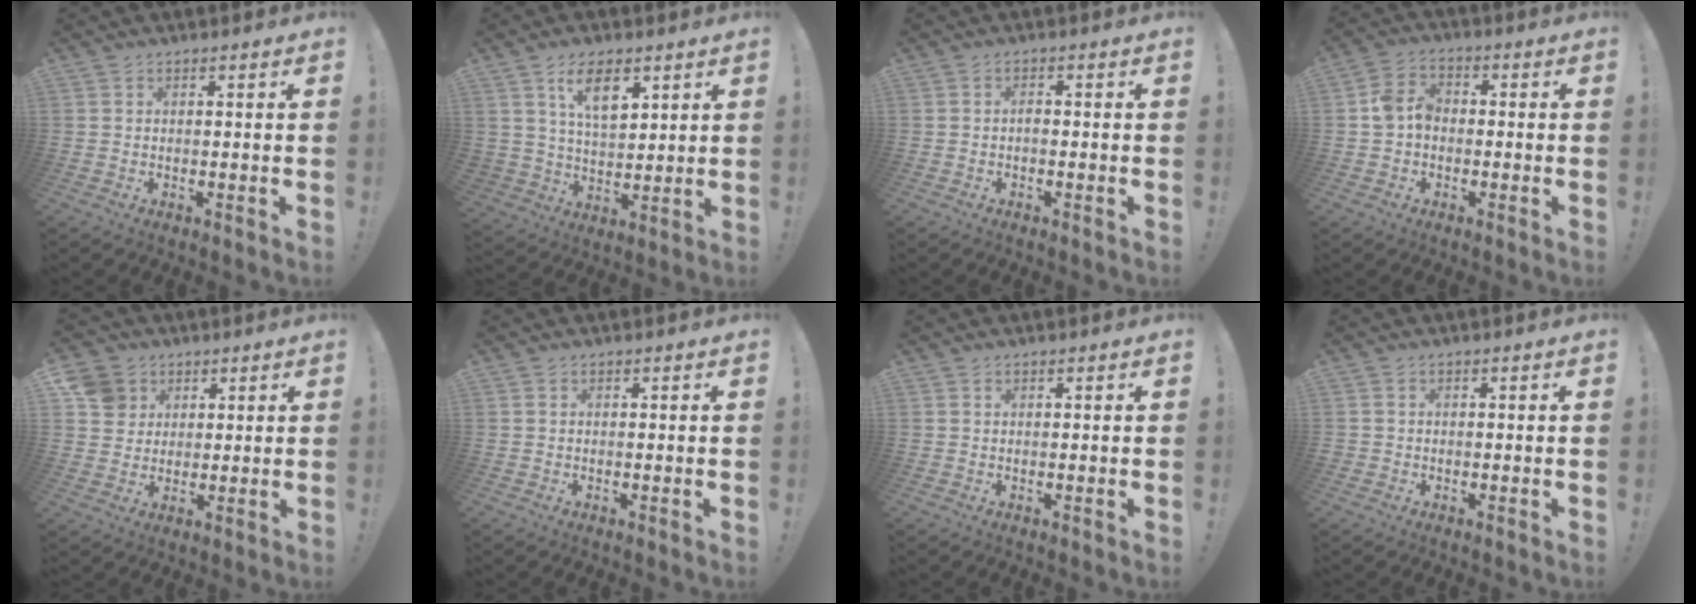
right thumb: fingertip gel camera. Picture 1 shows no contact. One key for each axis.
{"total": 10.0, "fx": 5.8, "fy": 5.7, "fz": 5.8, "tx": -0.096, "ty": -0.023, "tz": 0.108}
{"total": 1.2, "fx": -0.8, "fy": 0.5, "fz": 0.8, "tx": -0.022, "ty": 0.005, "tz": -0.013}
{"total": 7.2, "fx": -0.7, "fy": 5.5, "fz": 4.6, "tx": -0.089, "ty": 0.023, "tz": -0.007}
{"total": 8.1, "fx": 3.0, "fy": 7.3, "fz": 1.8, "tx": -0.025, "ty": -0.011, "tz": 0.063}
{"total": 0.0}
{"total": 0.0}
{"total": 1.1, "fx": -0.4, "fy": 1.1, "fz": 0.2, "tx": -0.010, "ty": 0.006, "tz": -0.006}